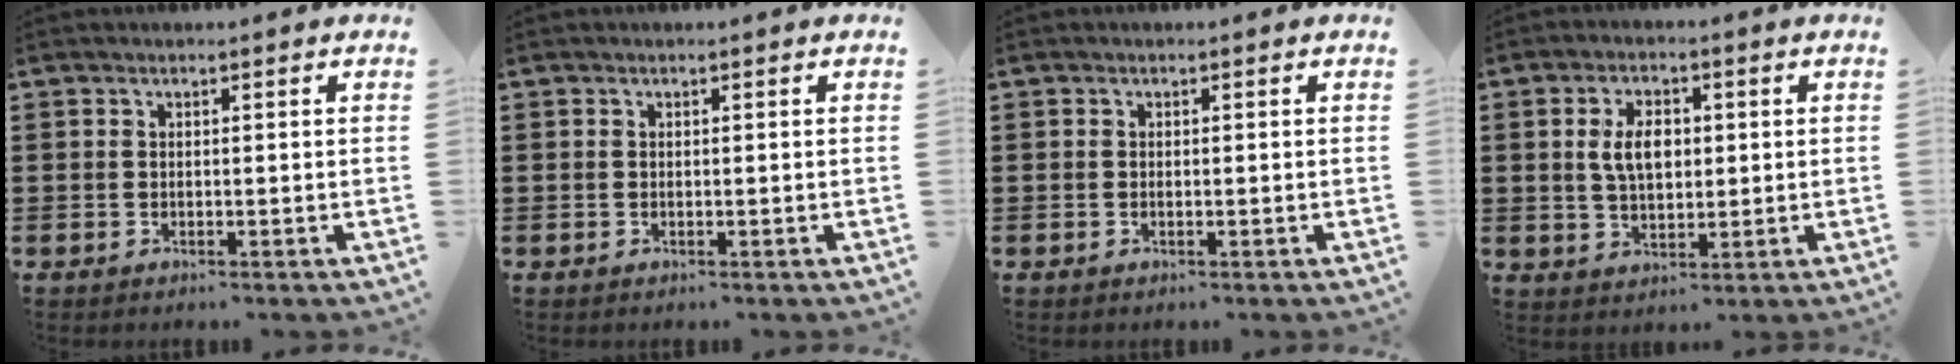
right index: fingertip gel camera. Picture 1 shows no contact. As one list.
[{"total": 0.0}, {"total": 0.0}, {"total": 5.5, "force": [0.7, 3.2, 4.5], "torque": [-0.093, 0.007, 0.007]}]